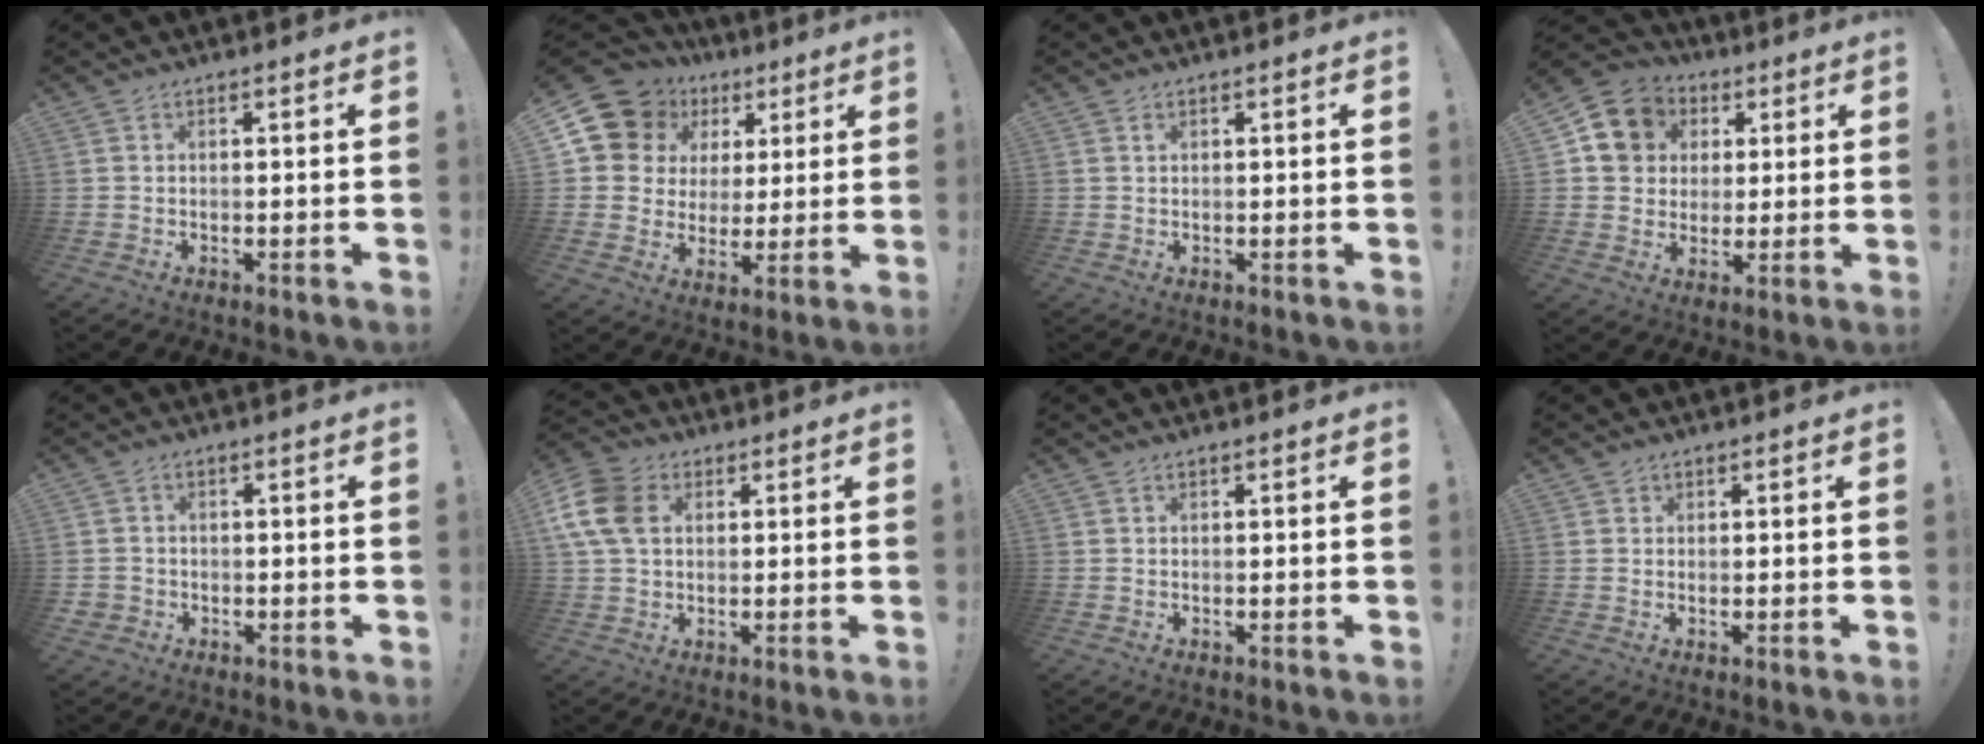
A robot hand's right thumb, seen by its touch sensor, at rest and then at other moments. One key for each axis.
{"total": 13.6, "fx": 6.8, "fy": 10.9, "fz": 4.5, "tx": -0.070, "ty": -0.042, "tz": 0.142}
{"total": 0.5, "fx": 0.3, "fy": 0.2, "fz": 0.4, "tx": -0.009, "ty": 0.002, "tz": 0.006}
{"total": 12.1, "fx": 3.5, "fy": 10.9, "fz": 4.2, "tx": -0.045, "ty": -0.011, "tz": 0.073}
{"total": 2.2, "fx": -0.4, "fy": 2.0, "fz": 0.8, "tx": -0.014, "ty": 0.001, "tz": -0.005}
{"total": 13.4, "fx": 3.5, "fy": 9.9, "fz": 8.3, "tx": -0.168, "ty": -0.001, "tz": 0.071}
{"total": 0.0}
{"total": 0.8, "fx": 0.7, "fy": 0.4, "fz": 0.2, "tx": 0.005, "ty": -0.004, "tz": 0.012}